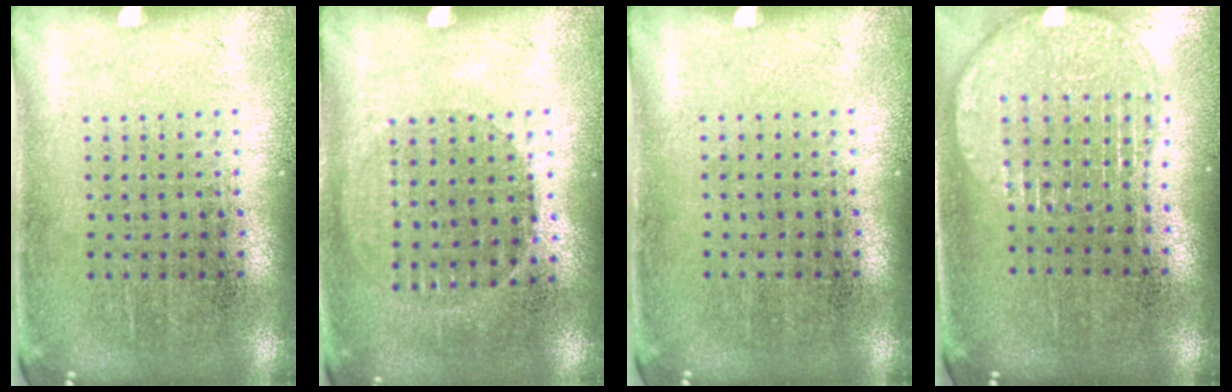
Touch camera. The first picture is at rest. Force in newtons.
{"total": 1.0, "press": 0.8, "slide": 0.5}
{"total": 0.0}
{"total": 1.9, "press": 1.6, "slide": 1.0}